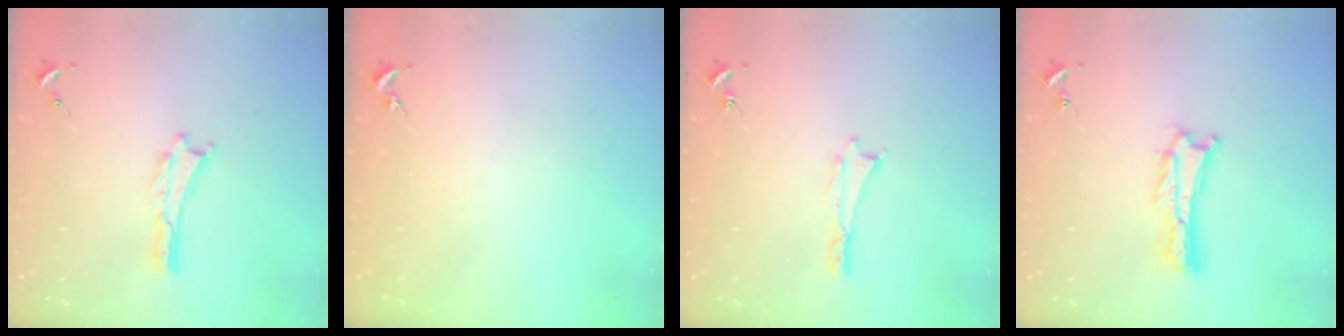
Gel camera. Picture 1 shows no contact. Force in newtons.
{"total": 0.0}
{"total": 0.0}
{"total": 3.0, "press": 2.9, "slide": 0.4}